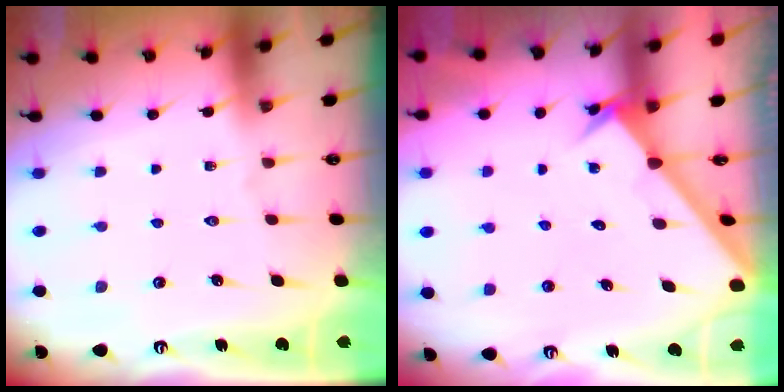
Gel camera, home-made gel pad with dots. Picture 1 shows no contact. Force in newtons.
{"total": 1.8, "press": 1.8, "slide": 0.2}